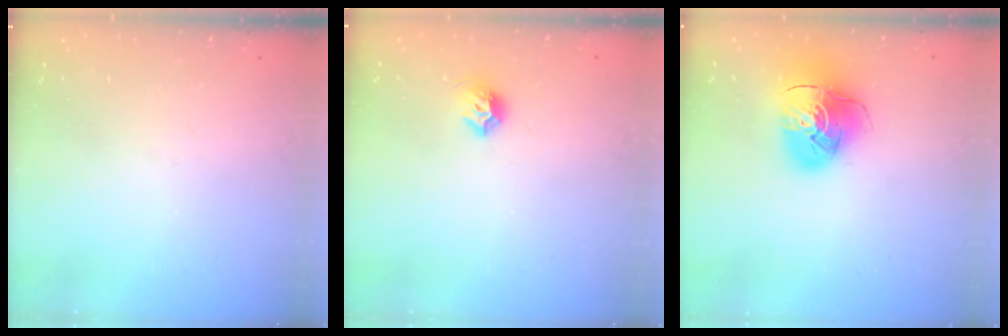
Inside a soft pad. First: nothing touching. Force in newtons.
{"total": 7.0, "press": 6.9, "slide": 1.3}
{"total": 12.2, "press": 12.1, "slide": 1.6}